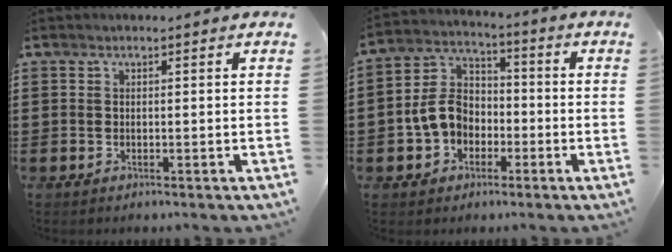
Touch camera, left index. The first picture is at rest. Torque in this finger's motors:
{"motor_torque": [0.65, 0.09, 0.43, 0.11]}